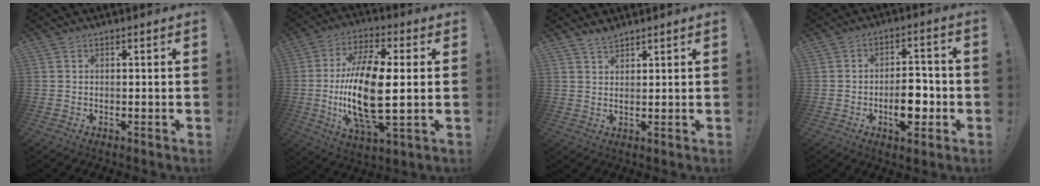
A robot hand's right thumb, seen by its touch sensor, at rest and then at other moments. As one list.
[{"total": 20.6, "force": [-0.8, 8.4, 18.8], "torque": [-0.381, -0.013, -0.017]}, {"total": 2.8, "force": [2.6, 0.5, 1.0], "torque": [-0.007, -0.020, 0.044]}, {"total": 10.1, "force": [-2.8, 5.8, 7.8], "torque": [-0.119, 0.013, -0.047]}]